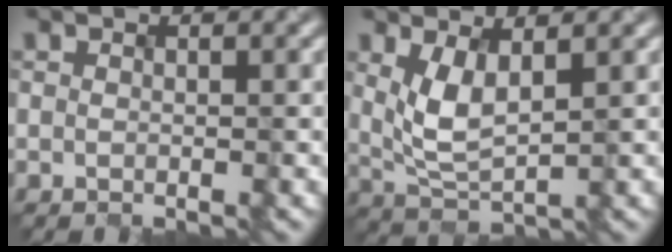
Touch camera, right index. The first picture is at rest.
{"total": 3.2, "force": [0.8, 1.3, 2.8], "torque": [-0.071, -0.009, 0.030]}